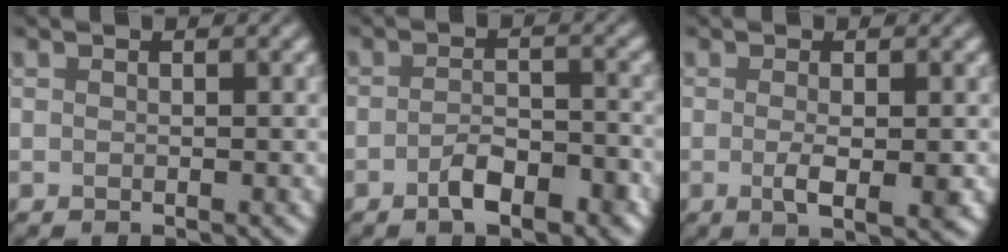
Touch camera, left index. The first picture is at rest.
{"total": 4.0, "force": [-2.2, 1.7, 2.9], "torque": [-0.046, 0.003, -0.038]}
{"total": 2.9, "force": [-0.5, 0.7, 2.8], "torque": [-0.052, -0.008, -0.007]}